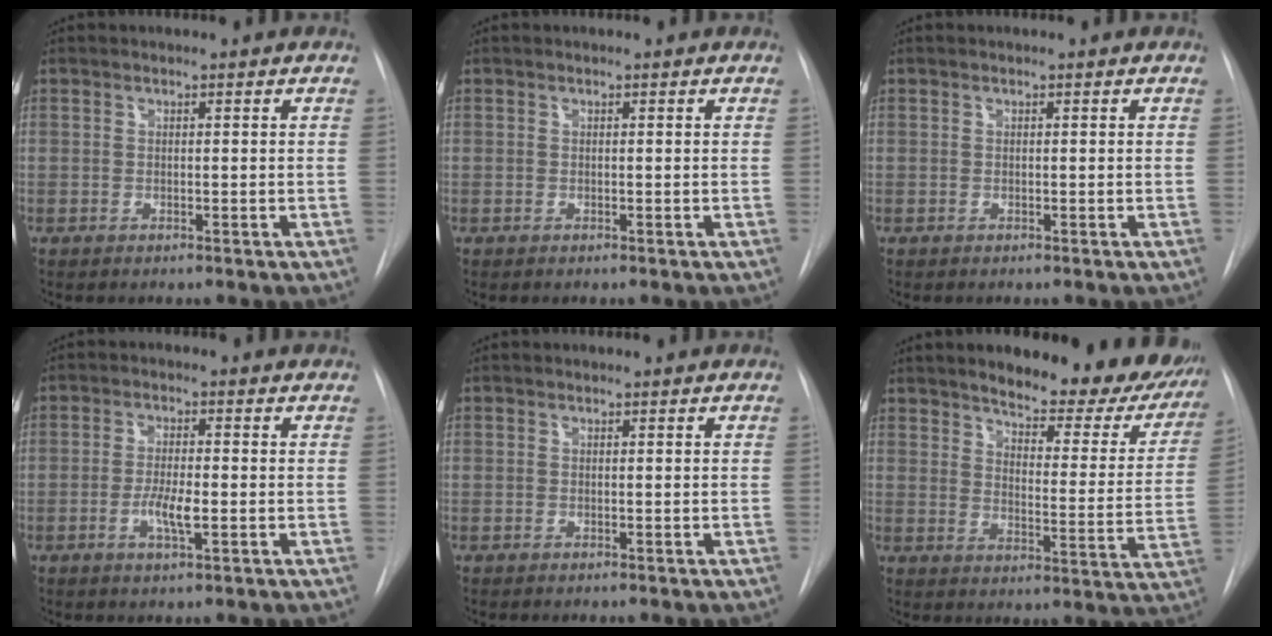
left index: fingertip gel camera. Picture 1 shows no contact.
{"total": 0.0}
{"total": 0.0}
{"total": 4.1, "force": [-1.1, 0.8, 3.9], "torque": [-0.075, -0.003, -0.020]}
{"total": 0.0}
{"total": 21.3, "force": [18.0, 6.0, 9.6], "torque": [-0.111, -0.047, 0.210]}